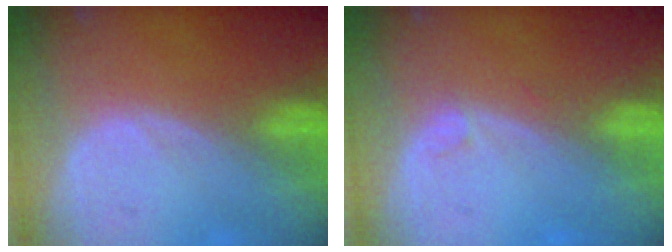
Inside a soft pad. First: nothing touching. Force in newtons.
{"total": 1.0, "press": 0.9, "slide": 0.3}